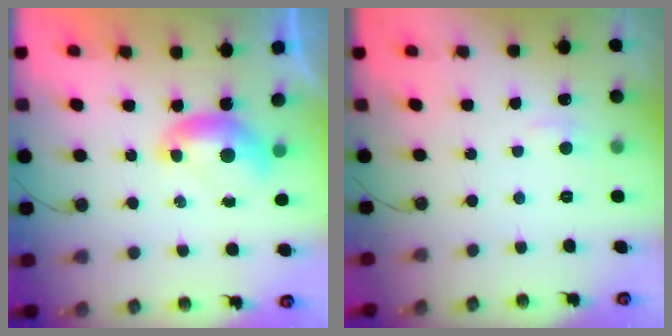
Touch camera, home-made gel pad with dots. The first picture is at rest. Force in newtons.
{"total": 1.9, "press": 1.8, "slide": 0.6}